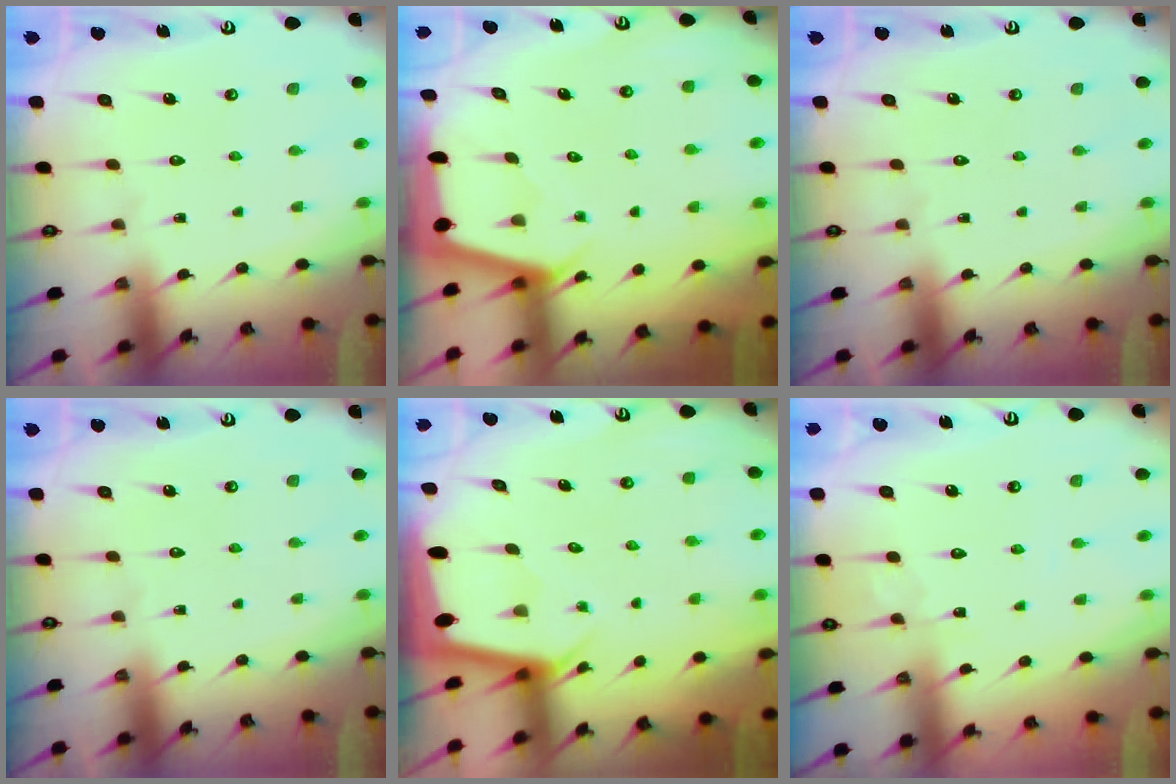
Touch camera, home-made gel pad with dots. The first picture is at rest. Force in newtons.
{"total": 2.4, "press": 2.3, "slide": 0.4}
{"total": 0.0}
{"total": 0.0}
{"total": 2.2, "press": 2.2, "slide": 0.1}
{"total": 2.2, "press": 2.2, "slide": 0.3}